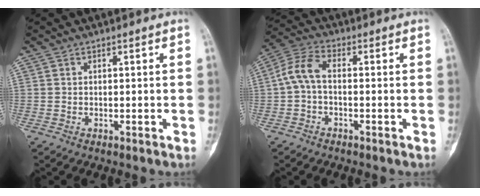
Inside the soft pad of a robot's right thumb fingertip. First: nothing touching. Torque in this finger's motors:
{"motor_torque": [0.77, 0.65, 0.20, -0.43, 0.01]}